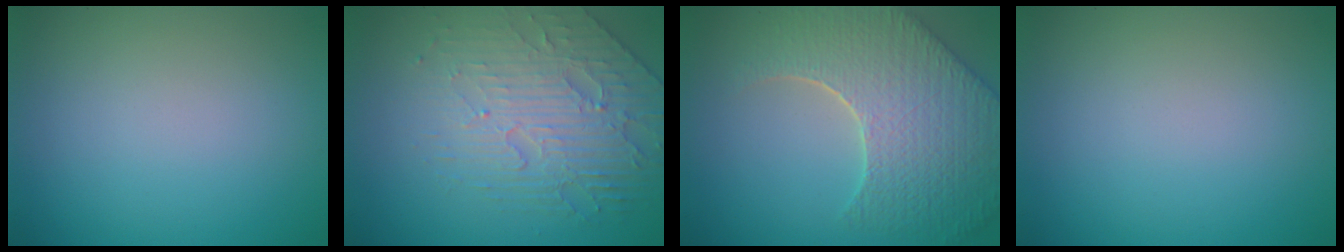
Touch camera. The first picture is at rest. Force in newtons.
{"total": 4.6, "press": 4.2, "slide": 1.9}
{"total": 9.2, "press": 6.4, "slide": 6.6}
{"total": 0.0}